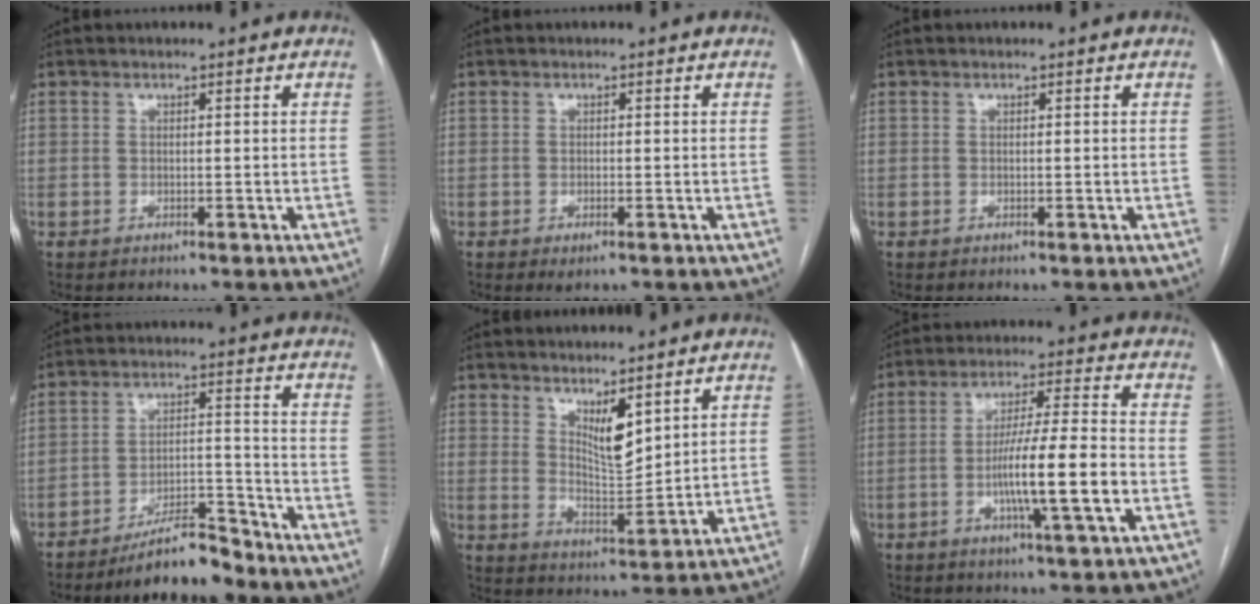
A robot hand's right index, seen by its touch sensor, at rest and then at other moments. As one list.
[{"total": 1.6, "force": [-0.8, 0.5, 1.2], "torque": [-0.016, -0.002, -0.008]}, {"total": 0.0}, {"total": 7.8, "force": [-7.0, 1.4, 3.2], "torque": [-0.050, 0.010, -0.120]}, {"total": 5.5, "force": [3.6, 1.3, 3.9], "torque": [-0.077, -0.017, 0.076]}, {"total": 11.1, "force": [-2.9, -0.1, 10.8], "torque": [-0.194, -0.002, -0.053]}]